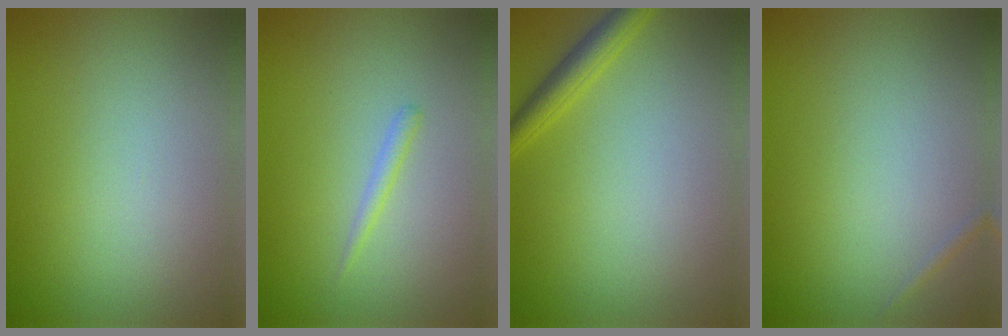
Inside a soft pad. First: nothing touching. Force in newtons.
{"total": 0.8, "press": 0.8, "slide": 0.1}
{"total": 2.3, "press": 2.3, "slide": 0.2}
{"total": 0.5, "press": 0.5, "slide": 0.0}